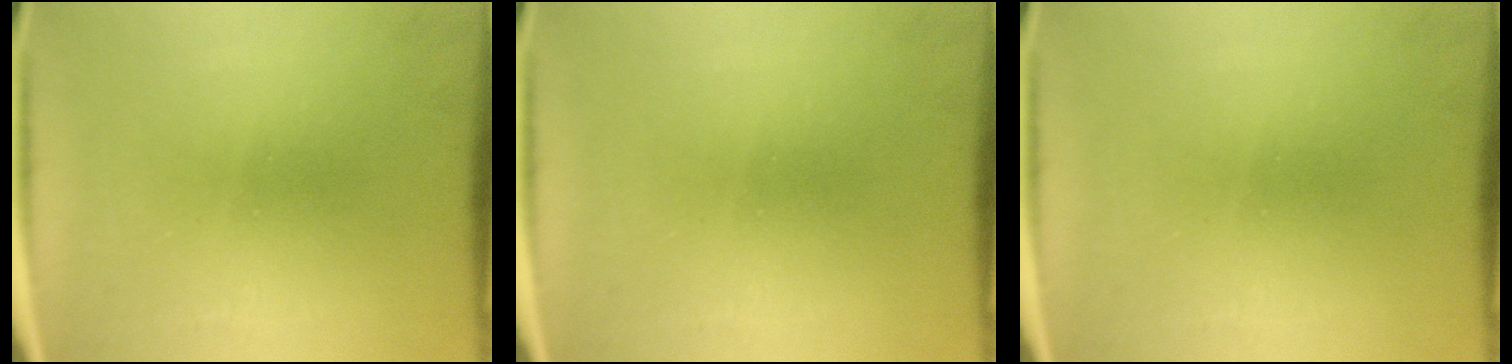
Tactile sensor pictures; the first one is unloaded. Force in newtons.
{"total": 0.0}
{"total": 0.0}